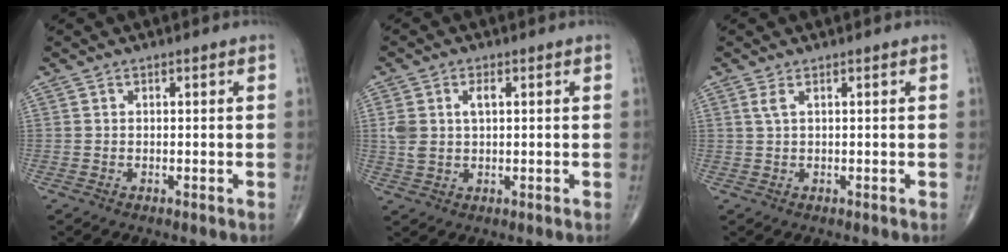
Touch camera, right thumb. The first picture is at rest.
{"total": 4.8, "force": [1.1, 2.7, 3.9], "torque": [-0.091, 0.009, 0.025]}
{"total": 1.2, "force": [0.6, 0.1, 1.1], "torque": [-0.033, 0.007, 0.014]}